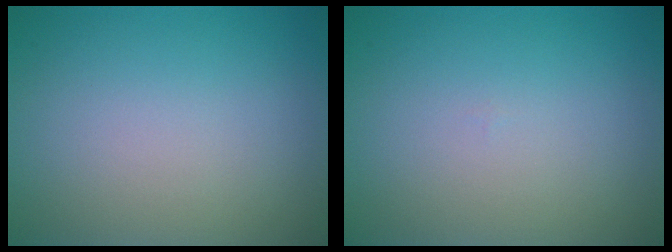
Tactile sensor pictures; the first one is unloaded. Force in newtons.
{"total": 0.0}